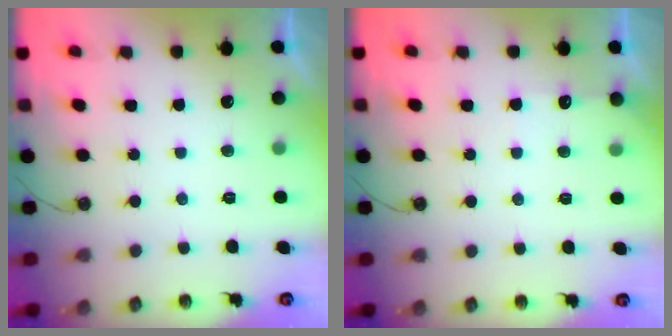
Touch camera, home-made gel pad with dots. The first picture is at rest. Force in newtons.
{"total": 4.8, "press": 4.8, "slide": 0.5}